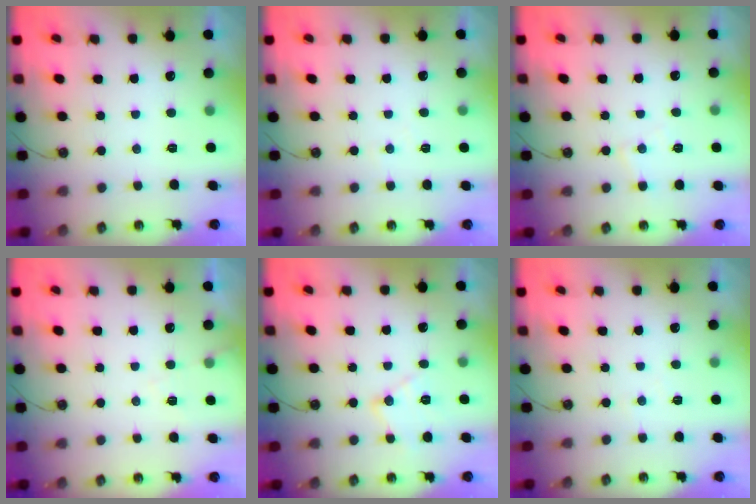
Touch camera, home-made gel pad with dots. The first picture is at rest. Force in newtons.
{"total": 2.7, "press": 2.7, "slide": 0.4}
{"total": 5.0, "press": 5.0, "slide": 0.7}
{"total": 4.0, "press": 4.0, "slide": 0.6}
{"total": 11.5, "press": 11.5, "slide": 0.8}
{"total": 2.7, "press": 2.7, "slide": 0.4}